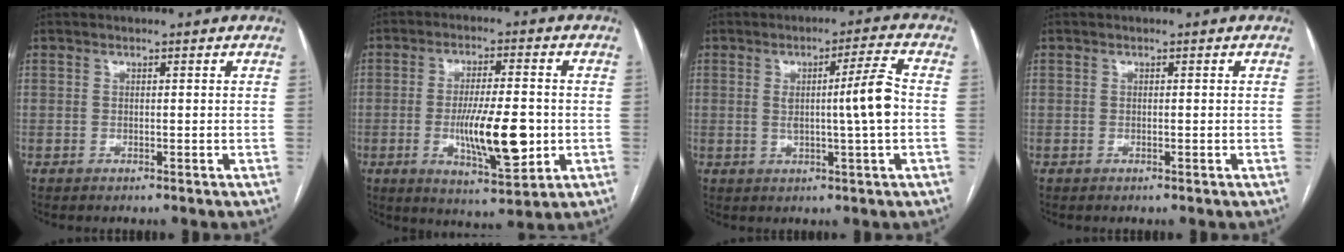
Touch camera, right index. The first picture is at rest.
{"total": 11.7, "force": [-1.9, 2.6, 11.2], "torque": [-0.195, -0.014, -0.025]}
{"total": 7.0, "force": [0.2, -0.7, 6.9], "torque": [-0.109, 0.000, 0.007]}
{"total": 0.0}